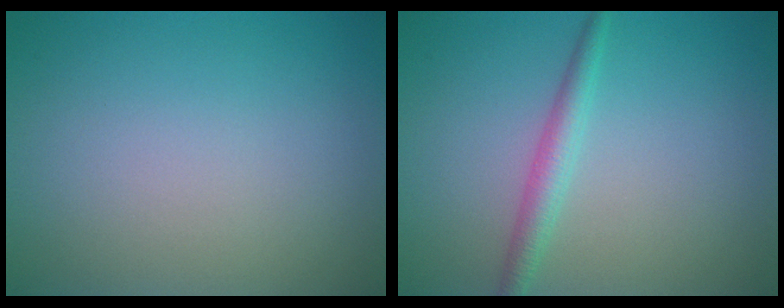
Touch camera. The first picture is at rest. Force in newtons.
{"total": 2.1, "press": 2.1, "slide": 0.1}